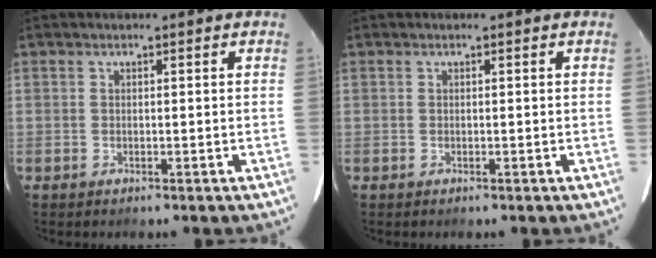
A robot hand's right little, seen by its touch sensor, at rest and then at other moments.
{"total": 0.0}